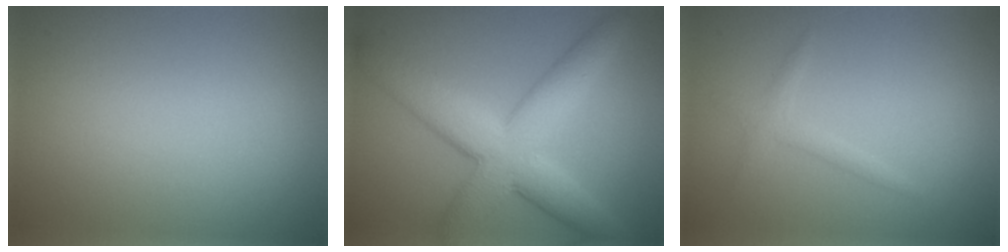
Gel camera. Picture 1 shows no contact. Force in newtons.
{"total": 8.6, "press": 8.5, "slide": 0.4}
{"total": 1.3, "press": 1.3, "slide": 0.0}